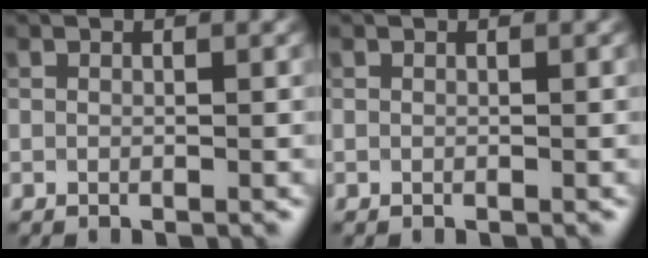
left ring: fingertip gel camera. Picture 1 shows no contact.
{"total": 0.0}